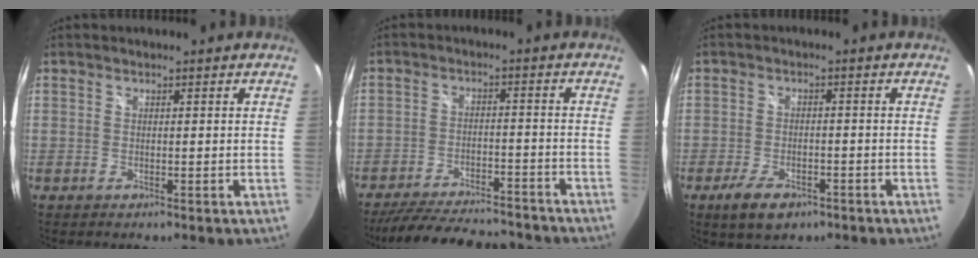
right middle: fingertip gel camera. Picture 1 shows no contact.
{"total": 19.0, "force": [-16.5, 5.1, 8.0], "torque": [-0.161, -0.005, -0.231]}
{"total": 6.4, "force": [-4.1, 3.0, 3.9], "torque": [-0.091, -0.009, -0.065]}